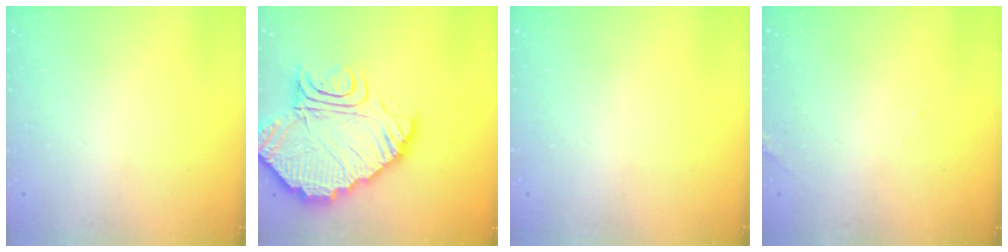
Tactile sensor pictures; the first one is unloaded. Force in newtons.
{"total": 21.3, "press": 21.2, "slide": 2.0}
{"total": 0.0}
{"total": 7.7, "press": 7.7, "slide": 0.3}